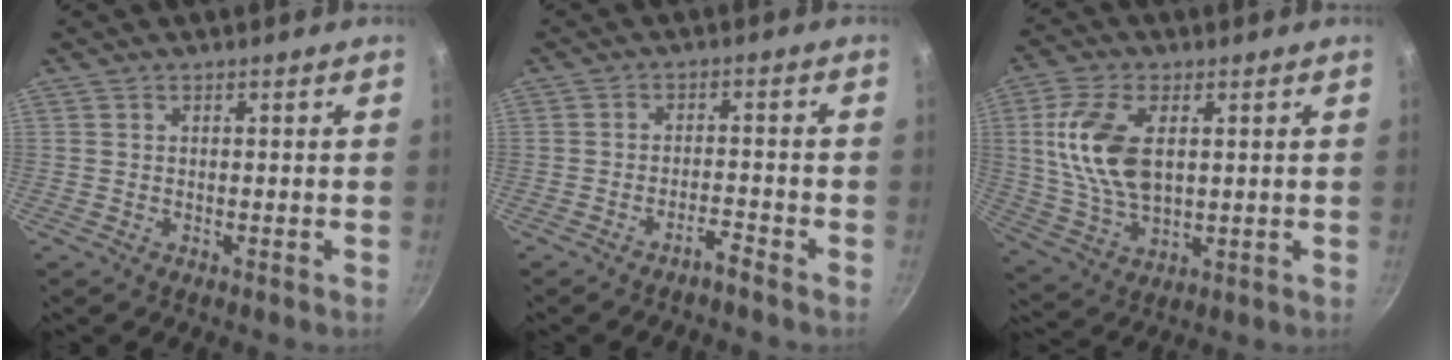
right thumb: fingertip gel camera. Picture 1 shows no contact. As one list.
[{"total": 2.7, "force": [-2.4, 0.1, 1.2], "torque": [-0.020, 0.024, -0.038]}, {"total": 13.6, "force": [2.7, 7.6, 11.0], "torque": [-0.211, -0.010, 0.056]}]